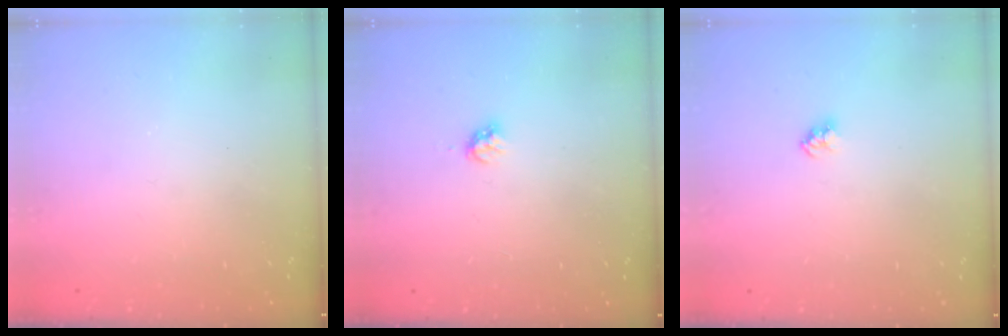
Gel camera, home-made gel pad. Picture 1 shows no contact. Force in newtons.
{"total": 2.8, "press": 2.7, "slide": 0.3}
{"total": 2.5, "press": 2.5, "slide": 0.1}